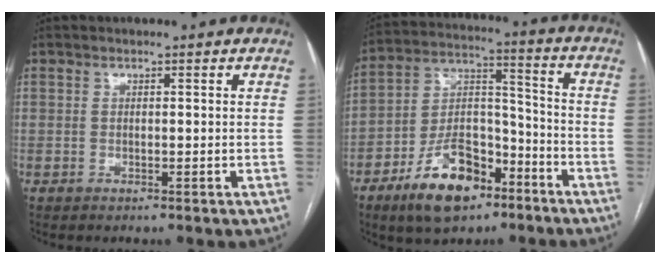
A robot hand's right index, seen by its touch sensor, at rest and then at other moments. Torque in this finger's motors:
{"motor_torque": [-0.25, -0.30, -0.66, -0.21]}